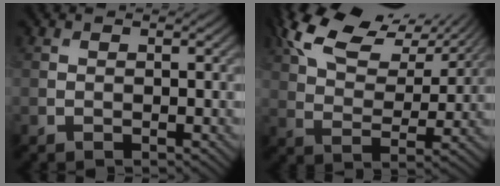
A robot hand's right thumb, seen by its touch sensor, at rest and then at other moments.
{"total": 12.9, "force": [8.4, 5.2, 8.2], "torque": [-0.169, 0.014, 0.154]}